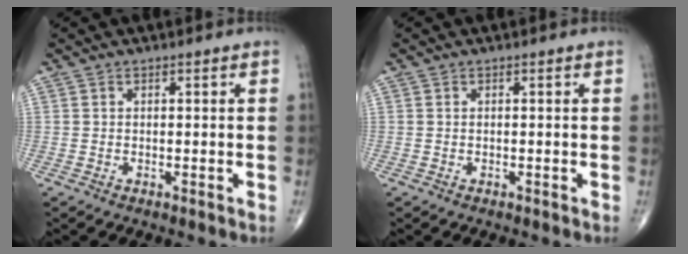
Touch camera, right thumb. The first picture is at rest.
{"total": 0.0}